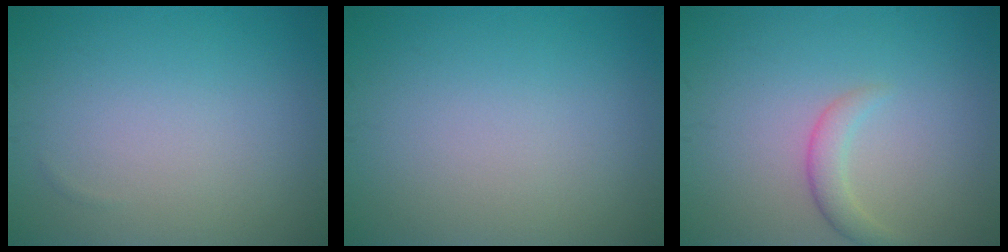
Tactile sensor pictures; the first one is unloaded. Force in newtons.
{"total": 0.0}
{"total": 1.9, "press": 1.9, "slide": 0.0}